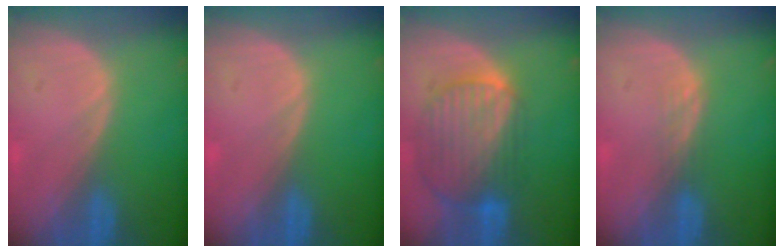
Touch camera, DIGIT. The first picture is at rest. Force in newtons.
{"total": 0.0}
{"total": 10.3, "press": 8.7, "slide": 5.6}
{"total": 1.5, "press": 1.5, "slide": 0.3}